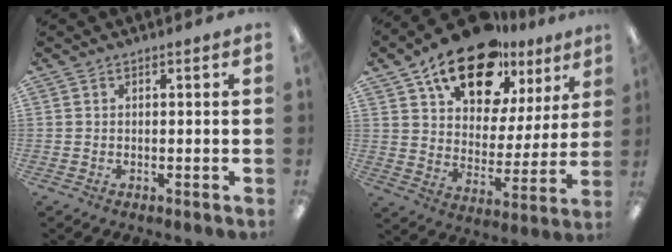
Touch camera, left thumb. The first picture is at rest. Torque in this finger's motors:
{"motor_torque": [1.21, 1.36, 1.39, -1.38, 0.21]}